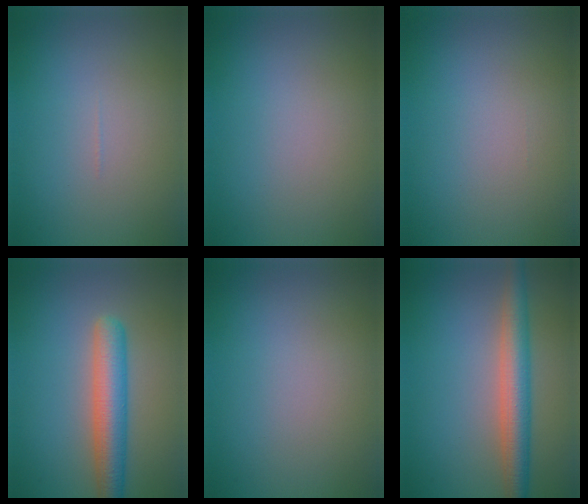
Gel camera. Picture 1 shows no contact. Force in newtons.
{"total": 0.0}
{"total": 0.0}
{"total": 5.1, "press": 5.1, "slide": 0.2}
{"total": 0.0}
{"total": 4.8, "press": 4.8, "slide": 0.2}